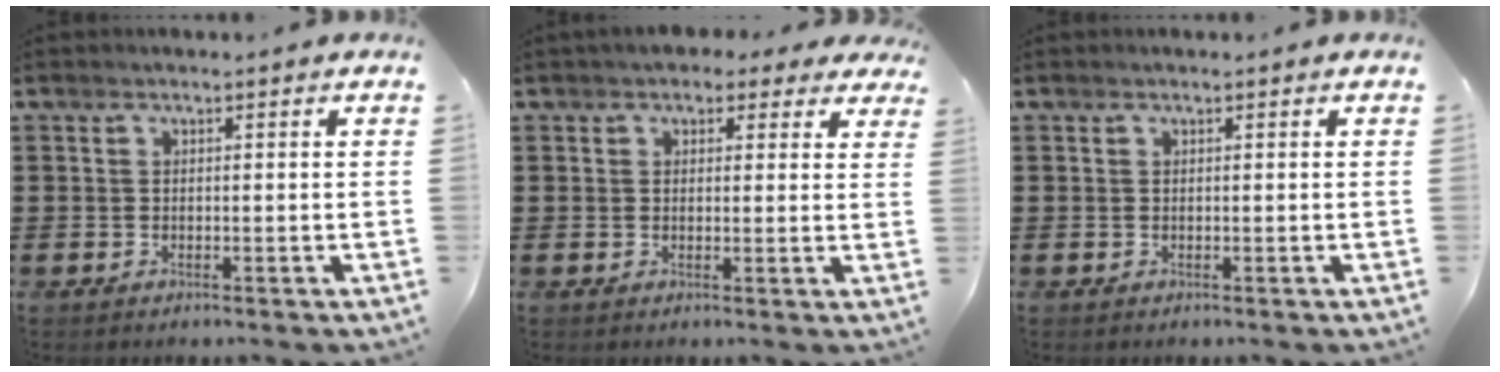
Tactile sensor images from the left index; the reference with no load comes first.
{"total": 3.0, "force": [2.2, 1.8, 0.9], "torque": [-0.021, 0.004, 0.038]}
{"total": 0.0}